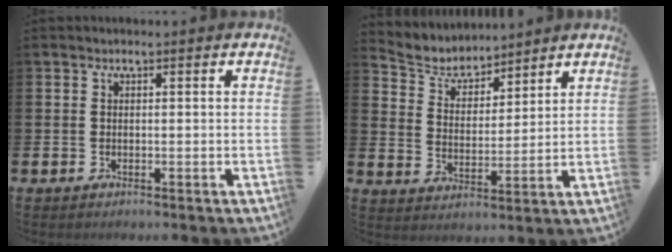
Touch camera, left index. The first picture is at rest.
{"total": 5.4, "force": [5.2, 1.6, 0.4], "torque": [-0.035, -0.036, 0.089]}